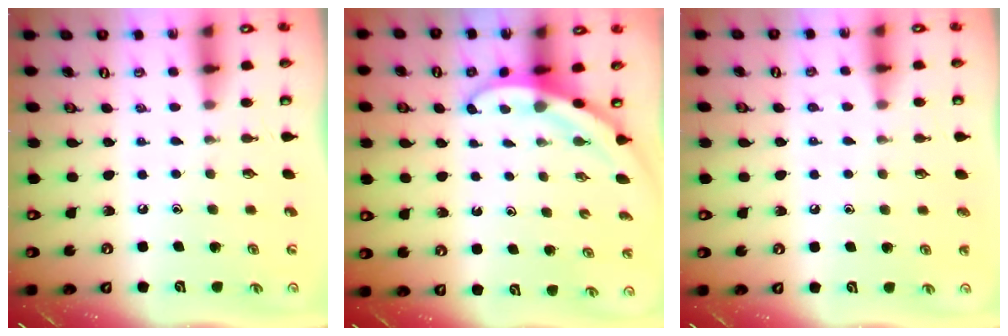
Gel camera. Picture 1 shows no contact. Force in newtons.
{"total": 3.2, "press": 3.2, "slide": 0.1}
{"total": 5.4, "press": 5.4, "slide": 0.6}